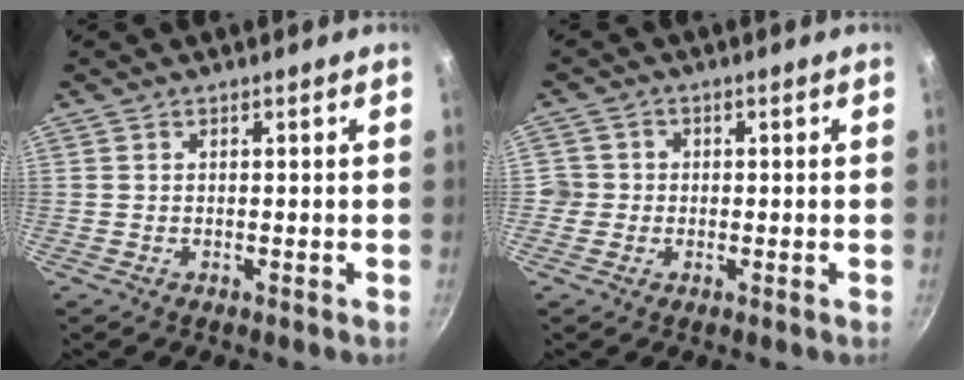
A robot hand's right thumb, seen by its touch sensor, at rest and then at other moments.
{"total": 3.0, "force": [-0.6, 2.9, 0.5], "torque": [0.008, 0.010, -0.015]}